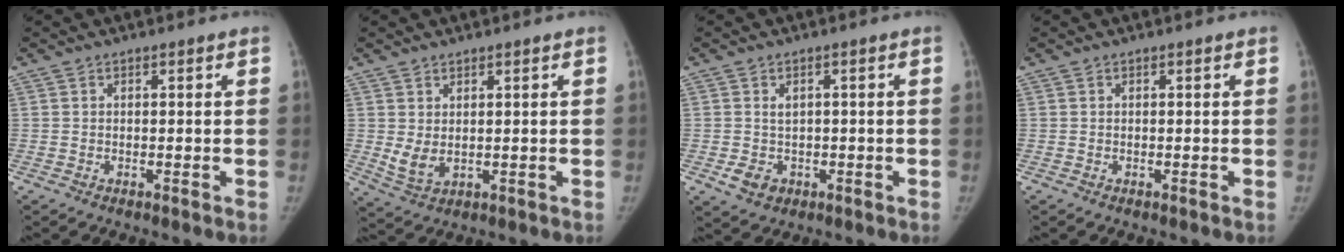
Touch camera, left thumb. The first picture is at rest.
{"total": 4.0, "force": [1.0, 2.4, 3.1], "torque": [-0.061, -0.012, 0.032]}
{"total": 4.1, "force": [-0.5, 3.4, 2.2], "torque": [-0.022, 0.000, 0.004]}
{"total": 0.0}